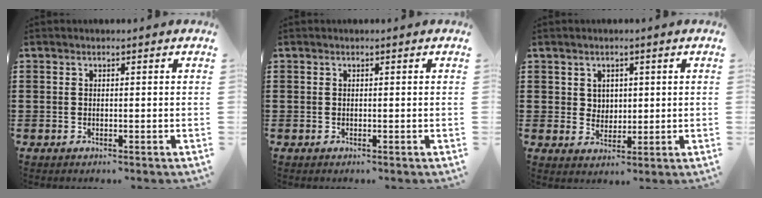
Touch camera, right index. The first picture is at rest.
{"total": 0.0}
{"total": 2.5, "force": [1.3, 2.1, 0.5], "torque": [-0.012, 0.006, 0.021]}